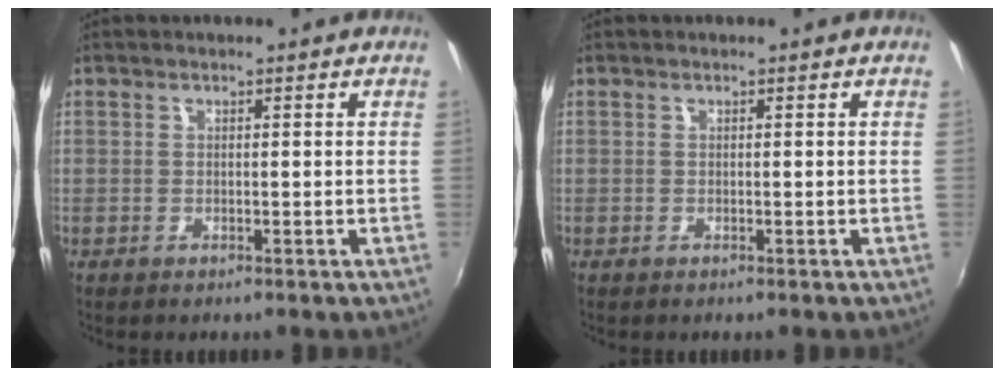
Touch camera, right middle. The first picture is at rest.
{"total": 0.0}